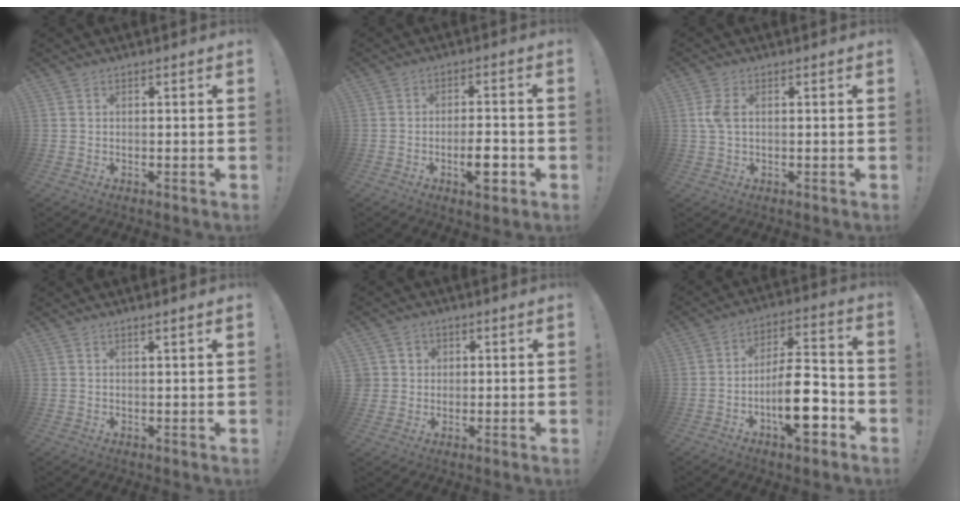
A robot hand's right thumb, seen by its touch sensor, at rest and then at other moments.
{"total": 7.0, "force": [-2.9, 2.3, 5.9], "torque": [-0.093, 0.010, -0.047]}
{"total": 4.0, "force": [0.7, 2.1, 3.3], "torque": [-0.064, 0.002, 0.009]}
{"total": 1.4, "force": [0.9, -0.4, 0.9], "torque": [-0.012, -0.002, 0.014]}
{"total": 4.2, "force": [1.1, 4.0, 0.6], "torque": [-0.012, -0.002, 0.021]}
{"total": 16.6, "force": [-6.3, 6.2, 14.0], "torque": [-0.233, 0.036, -0.100]}